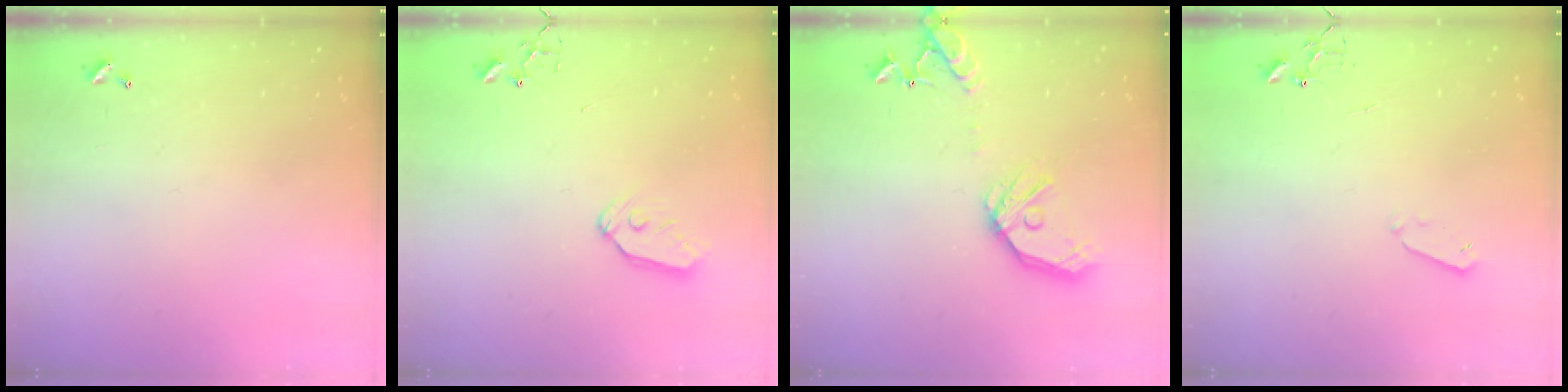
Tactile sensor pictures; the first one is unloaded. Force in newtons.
{"total": 7.7, "press": 7.7, "slide": 0.4}
{"total": 16.6, "press": 16.4, "slide": 2.7}
{"total": 3.3, "press": 3.2, "slide": 0.7}